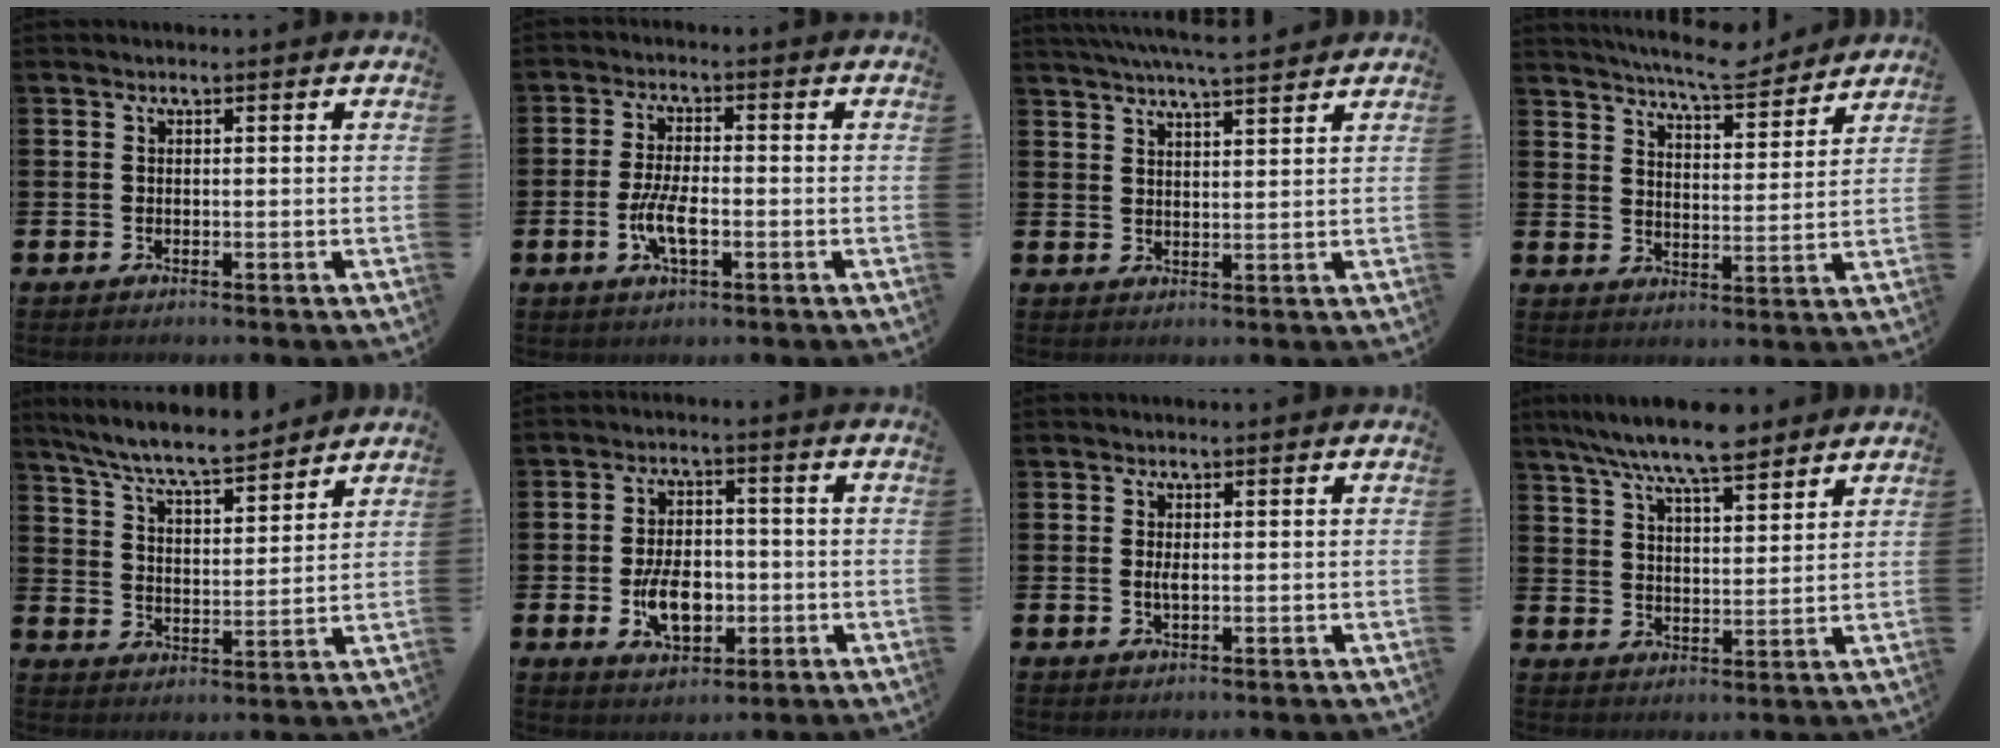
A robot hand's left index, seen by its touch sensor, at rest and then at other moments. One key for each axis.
{"total": 5.1, "fx": -1.4, "fy": 1.9, "fz": 4.5, "tx": -0.090, "ty": 0.001, "tz": -0.027}
{"total": 5.9, "fx": 5.6, "fy": -0.1, "fz": 1.6, "tx": -0.037, "ty": -0.024, "tz": 0.100}
{"total": 7.3, "fx": 7.1, "fy": 0.4, "fz": 1.6, "tx": -0.045, "ty": -0.042, "tz": 0.126}
{"total": 7.9, "fx": 7.4, "fy": 0.7, "fz": 2.7, "tx": -0.084, "ty": -0.043, "tz": 0.131}
{"total": 6.7, "fx": -1.5, "fy": 4.2, "fz": 5.0, "tx": -0.086, "ty": 0.009, "tz": -0.029}
{"total": 1.2, "fx": 0.1, "fy": 0.3, "fz": 1.2, "tx": -0.022, "ty": 0.001, "tz": 0.001}
{"total": 8.8, "fx": 8.1, "fy": 1.2, "fz": 3.4, "tx": -0.089, "ty": -0.030, "tz": 0.147}